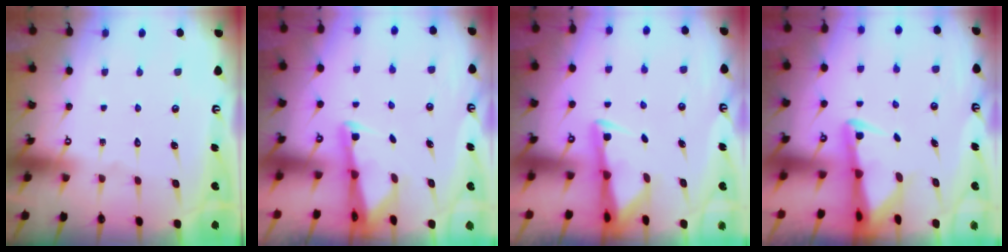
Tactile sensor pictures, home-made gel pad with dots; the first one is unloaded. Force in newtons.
{"total": 1.9, "press": 1.9, "slide": 0.3}
{"total": 3.0, "press": 2.9, "slide": 0.6}
{"total": 2.9, "press": 2.9, "slide": 0.6}